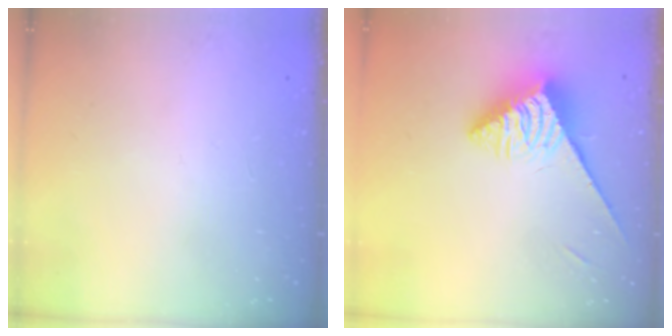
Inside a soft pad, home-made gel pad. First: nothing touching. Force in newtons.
{"total": 5.3, "press": 5.3, "slide": 0.0}